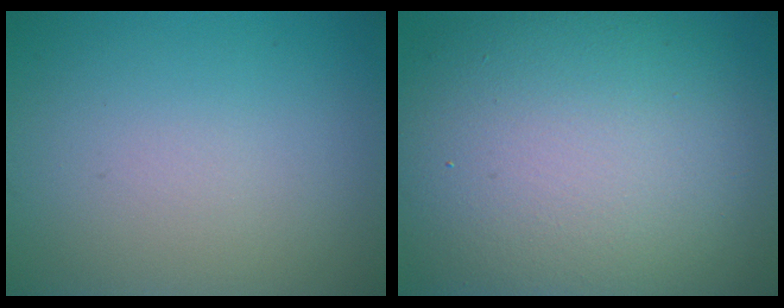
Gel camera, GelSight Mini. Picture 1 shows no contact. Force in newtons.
{"total": 14.7, "press": 14.7, "slide": 1.2}